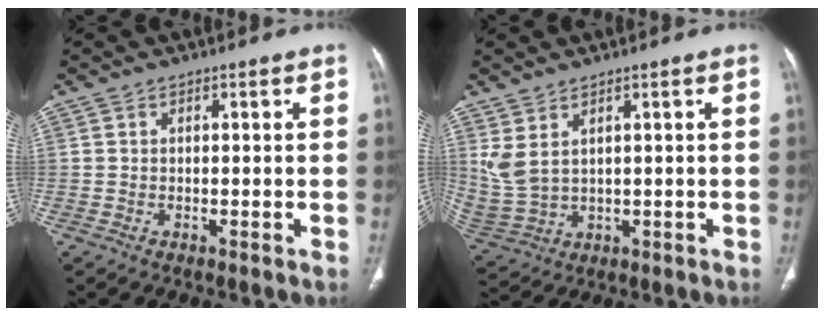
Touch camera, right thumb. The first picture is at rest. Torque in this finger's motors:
{"motor_torque": [0.98, 4.04, 1.19, 0.52, 0.03]}